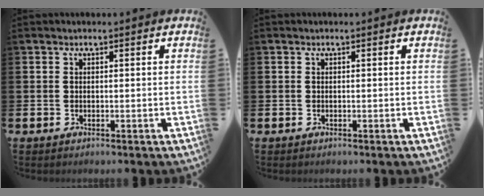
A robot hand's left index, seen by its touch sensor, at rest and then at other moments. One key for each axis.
{"total": 0.0}